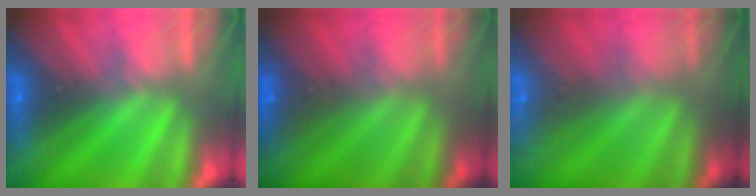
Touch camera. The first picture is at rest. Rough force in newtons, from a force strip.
{"total": 2.4}
{"total": 13.7}